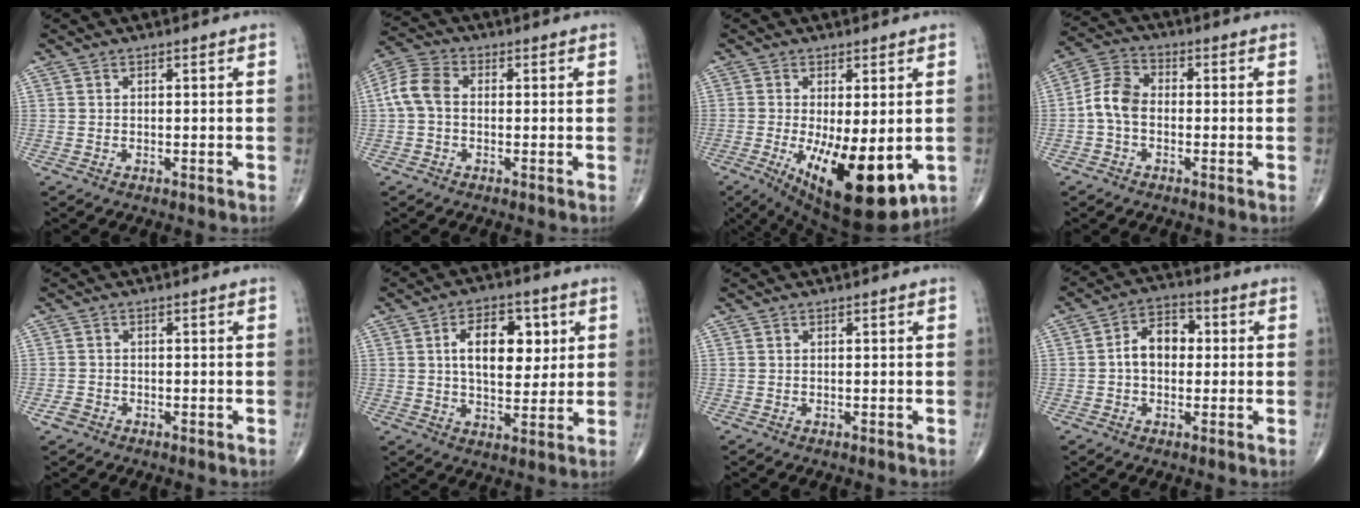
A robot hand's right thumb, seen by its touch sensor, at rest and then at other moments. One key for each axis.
{"total": 6.5, "fx": -0.1, "fy": 4.4, "fz": 4.7, "tx": -0.099, "ty": 0.018, "tz": -0.013}
{"total": 16.6, "fx": -4.1, "fy": 6.2, "fz": 14.8, "tx": -0.215, "ty": -0.031, "tz": -0.041}
{"total": 6.7, "fx": -1.1, "fy": 4.5, "fz": 4.8, "tx": -0.089, "ty": 0.022, "tz": -0.036}
{"total": 1.7, "fx": -1.1, "fy": 1.3, "fz": 0.5, "tx": -0.010, "ty": 0.007, "tz": -0.020}
{"total": 12.4, "fx": 3.1, "fy": 7.1, "fz": 9.7, "tx": -0.115, "ty": -0.007, "tz": 0.049}
{"total": 0.0}
{"total": 7.8, "fx": 0.3, "fy": 5.4, "fz": 5.6, "tx": -0.076, "ty": 0.025, "tz": -0.005}